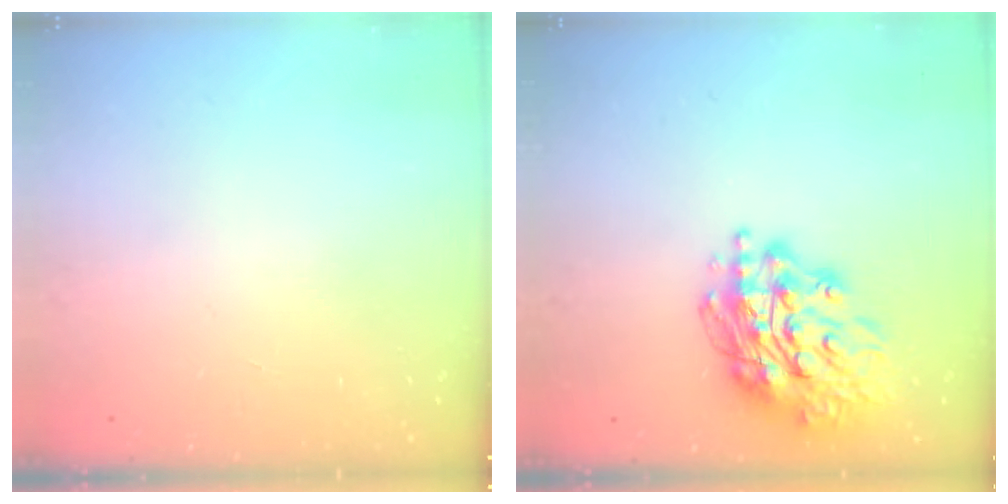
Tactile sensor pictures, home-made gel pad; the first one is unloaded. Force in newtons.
{"total": 18.9, "press": 18.8, "slide": 2.2}